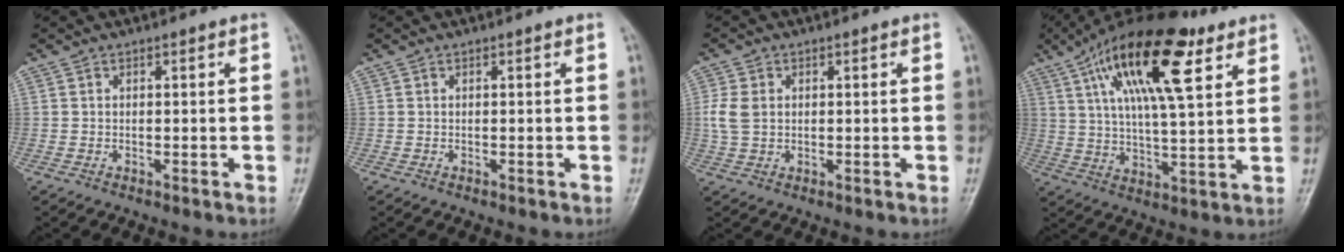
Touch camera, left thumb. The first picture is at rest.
{"total": 0.0}
{"total": 4.5, "force": [0.5, 3.4, 2.8], "torque": [-0.057, 0.007, 0.010]}
{"total": 21.4, "force": [9.9, 7.2, 17.5], "torque": [-0.286, -0.011, 0.167]}